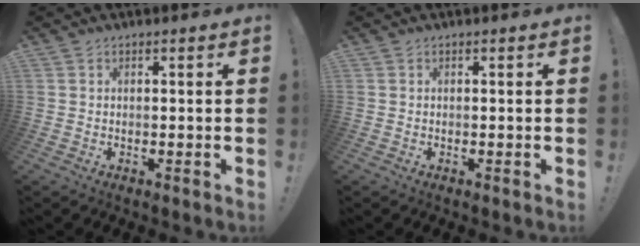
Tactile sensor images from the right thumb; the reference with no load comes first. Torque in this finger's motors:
{"motor_torque": [0.00, 0.00, -0.01, 0.01, 0.03]}